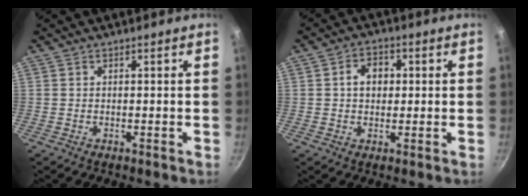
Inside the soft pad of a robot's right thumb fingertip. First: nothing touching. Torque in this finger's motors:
{"motor_torque": [-0.12, 0.16, 0.09, -0.04, 0.00]}